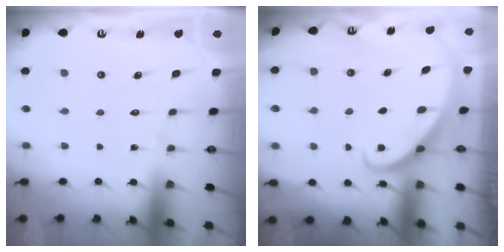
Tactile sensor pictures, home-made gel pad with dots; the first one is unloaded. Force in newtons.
{"total": 2.6, "press": 2.6, "slide": 0.2}